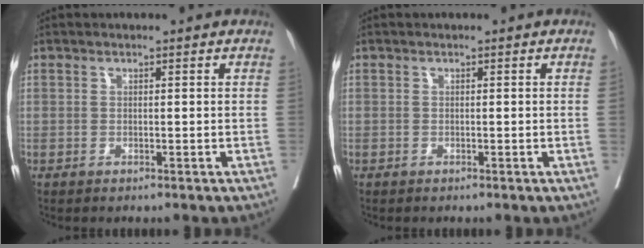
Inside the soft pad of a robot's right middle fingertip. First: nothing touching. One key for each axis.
{"total": 0.5, "fx": 0.0, "fy": -0.2, "fz": 0.5, "tx": -0.002, "ty": 0.001, "tz": 0.001}